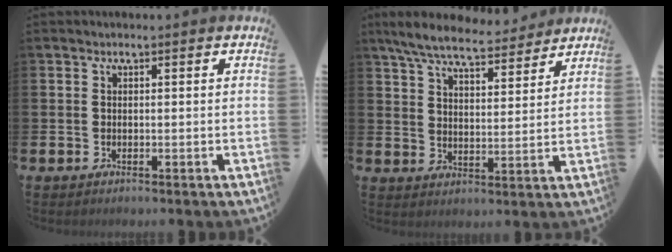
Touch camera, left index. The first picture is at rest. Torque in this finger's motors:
{"motor_torque": [1.07, -1.08, 0.65, 0.21]}